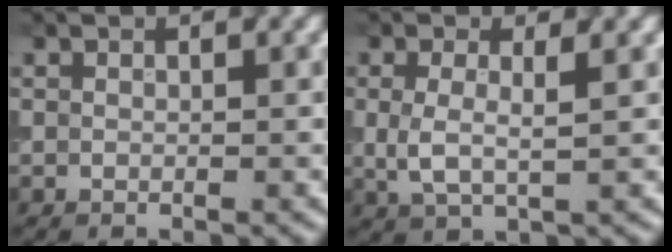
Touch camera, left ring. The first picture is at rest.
{"total": 2.6, "force": [0.4, 0.9, 2.4], "torque": [-0.054, -0.006, 0.006]}